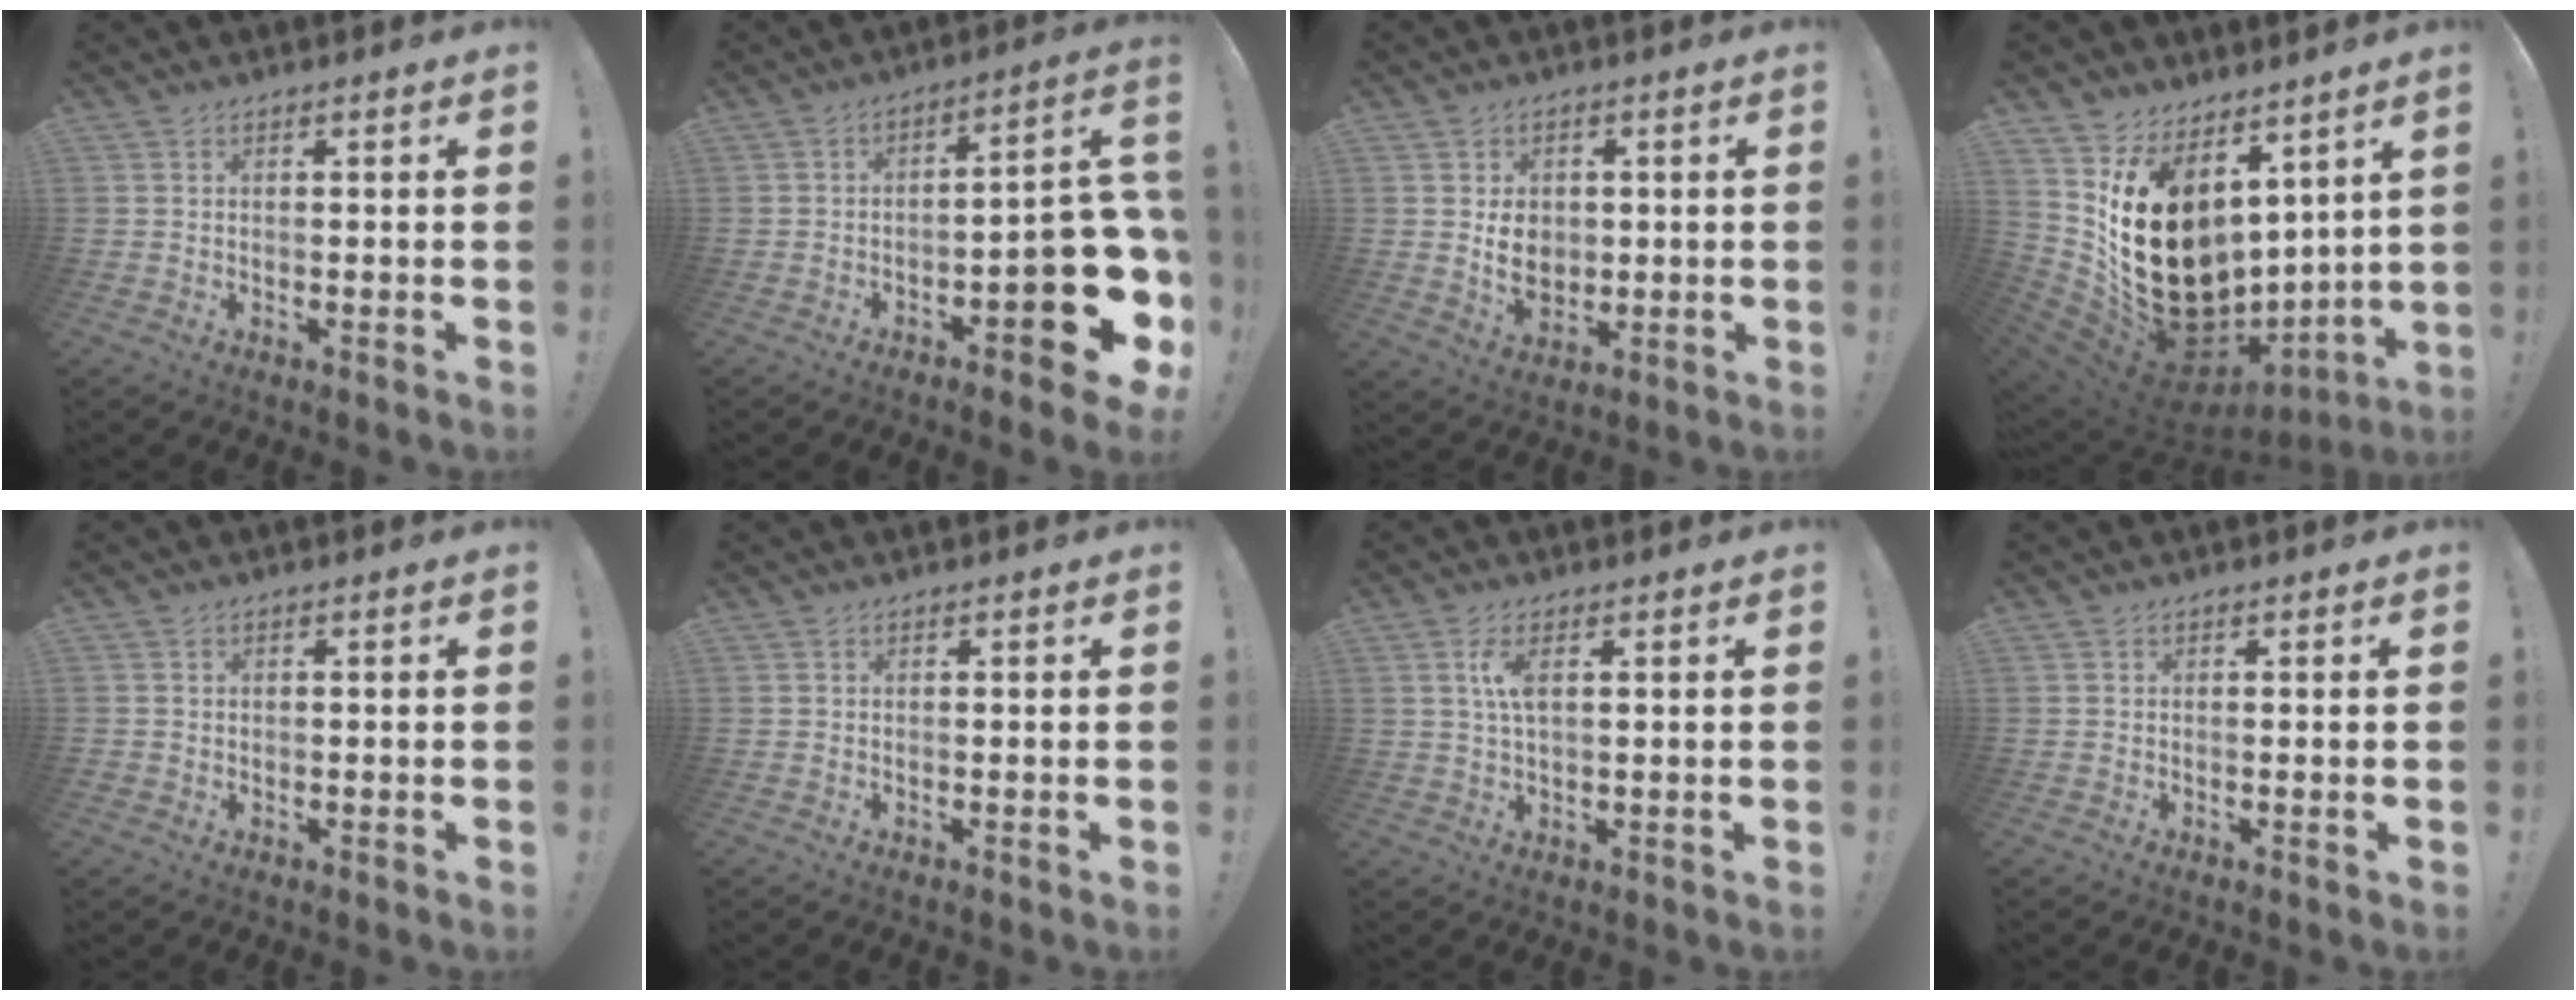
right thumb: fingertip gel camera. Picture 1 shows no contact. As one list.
[{"total": 15.9, "force": [-5.9, 5.4, 13.7], "torque": [-0.150, 0.029, -0.086]}, {"total": 7.6, "force": [0.7, 6.2, 4.2], "torque": [-0.055, -0.003, 0.015]}, {"total": 22.0, "force": [3.1, 16.5, 14.3], "torque": [-0.266, -0.038, 0.089]}, {"total": 0.9, "force": [-0.1, 0.9, 0.1], "torque": [-0.004, 0.003, -0.001]}, {"total": 0.0}, {"total": 5.1, "force": [1.3, 1.9, 4.5], "torque": [-0.083, -0.004, 0.017]}, {"total": 0.5, "force": [0.0, -0.3, 0.4], "torque": [-0.003, -0.004, -0.001]}]